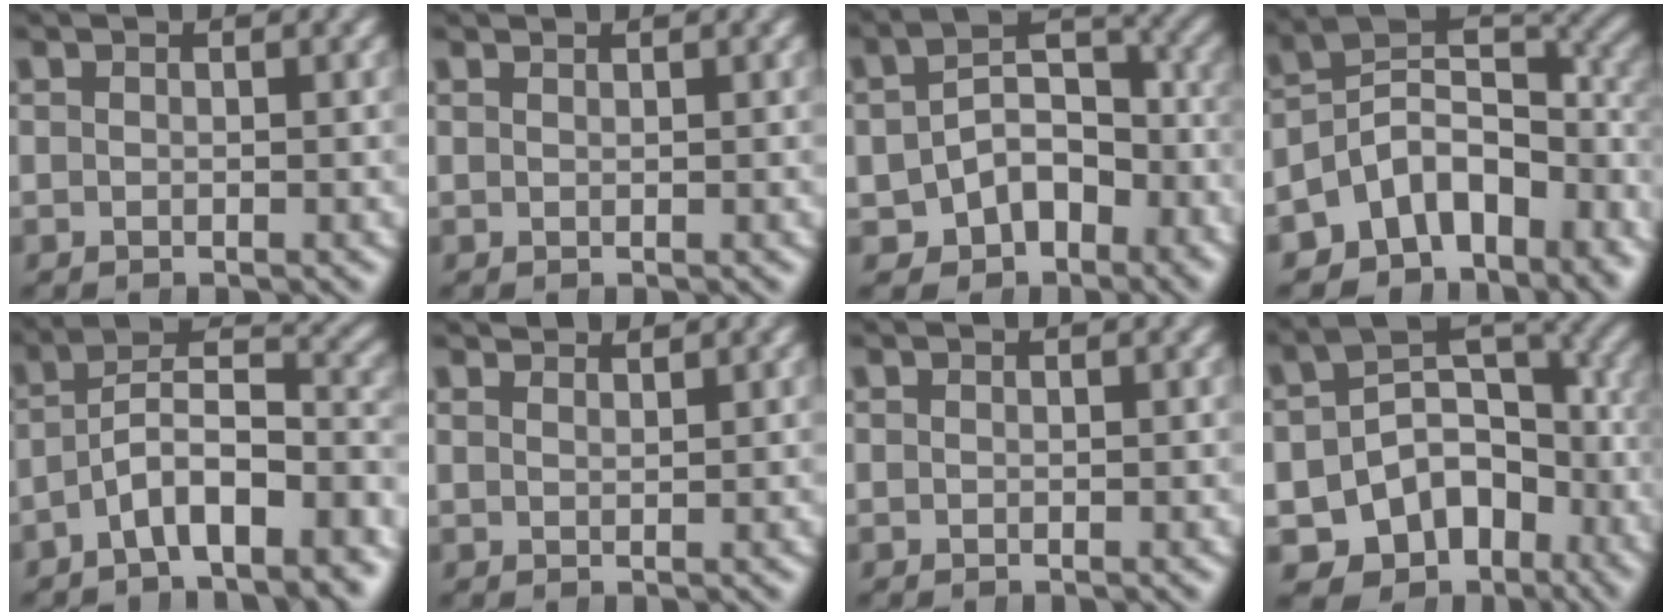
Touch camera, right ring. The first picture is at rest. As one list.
[{"total": 0.9, "force": [0.6, -0.7, -0.2], "torque": [0.013, -0.002, 0.013]}, {"total": 7.9, "force": [-3.1, 6.3, 3.6], "torque": [-0.077, -0.040, -0.038]}, {"total": 14.7, "force": [-5.7, 10.2, 9.0], "torque": [-0.154, -0.042, -0.079]}, {"total": 7.8, "force": [-3.9, 4.2, 5.3], "torque": [-0.082, -0.014, -0.059]}, {"total": 2.1, "force": [1.9, -1.0, -0.2], "torque": [0.020, 0.000, 0.038]}, {"total": 0.0}, {"total": 16.7, "force": [-6.8, 13.3, 7.4], "torque": [-0.148, -0.058, -0.100]}]